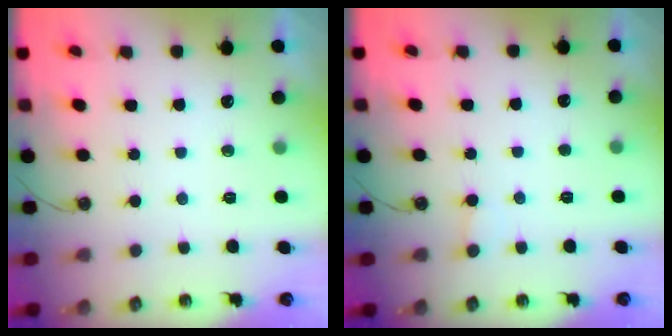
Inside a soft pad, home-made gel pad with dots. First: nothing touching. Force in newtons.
{"total": 2.0, "press": 2.0, "slide": 0.1}